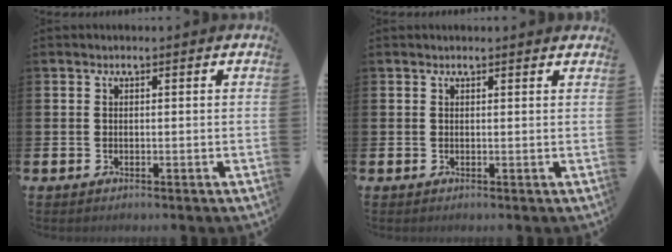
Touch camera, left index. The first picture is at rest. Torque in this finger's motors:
{"motor_torque": [0.58, -1.56, 0.13, 0.01]}